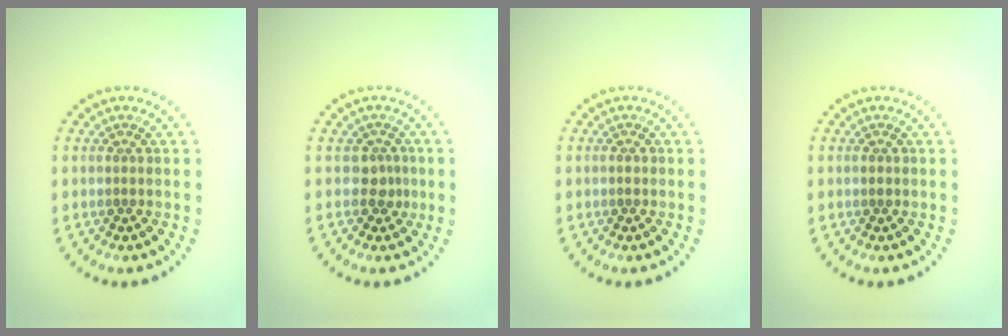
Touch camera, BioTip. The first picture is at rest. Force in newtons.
{"total": 1.7, "press": 1.3, "slide": 1.1}
{"total": 0.5, "press": 0.5, "slide": 0.1}
{"total": 0.6, "press": 0.6, "slide": 0.1}